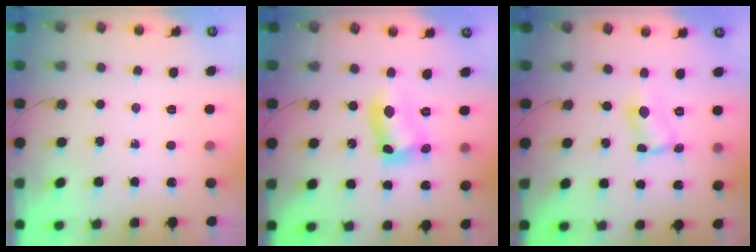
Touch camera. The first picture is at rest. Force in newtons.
{"total": 12.3, "press": 12.3, "slide": 0.7}
{"total": 2.4, "press": 2.4, "slide": 0.1}